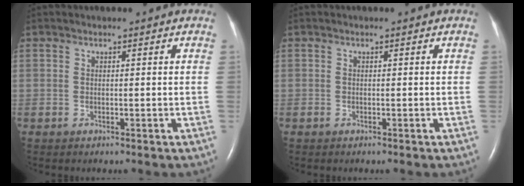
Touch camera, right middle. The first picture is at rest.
{"total": 0.0}